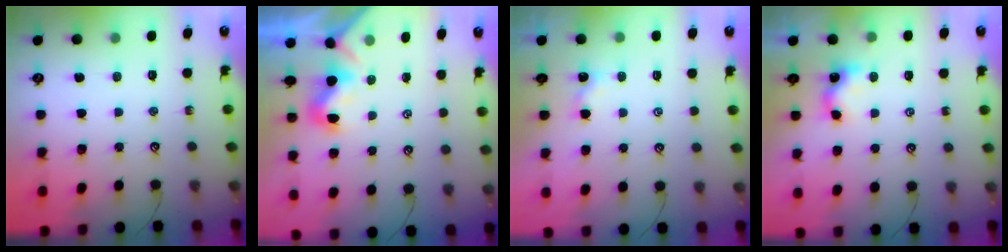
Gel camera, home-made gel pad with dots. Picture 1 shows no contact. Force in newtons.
{"total": 1.1, "press": 1.0, "slide": 0.5}
{"total": 3.3, "press": 3.3, "slide": 0.0}
{"total": 3.5, "press": 3.4, "slide": 0.6}